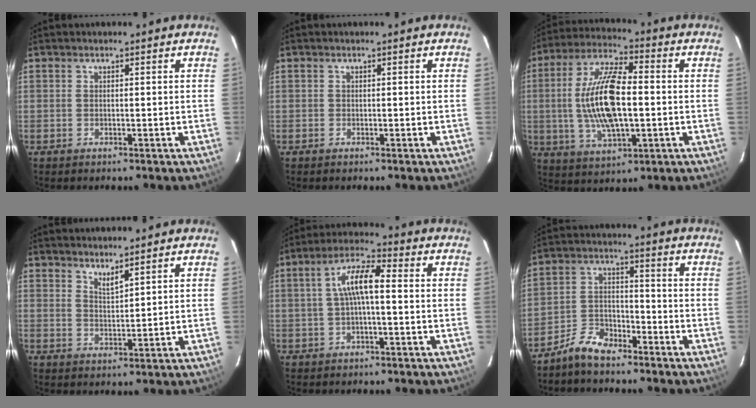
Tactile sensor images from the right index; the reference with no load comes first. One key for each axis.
{"total": 0.0}
{"total": 16.1, "fx": -0.8, "fy": 6.0, "fz": 14.9, "tx": -0.300, "ty": 0.006, "tz": -0.012}
{"total": 2.8, "fx": 2.4, "fy": 0.2, "fz": 1.3, "tx": -0.022, "ty": -0.002, "tz": 0.041}
{"total": 7.3, "fx": 0.0, "fy": 2.0, "fz": 7.1, "tx": -0.141, "ty": 0.020, "tz": 0.002}
{"total": 7.3, "fx": -6.1, "fy": 2.8, "fz": 2.8, "tx": -0.068, "ty": 0.018, "tz": -0.117}